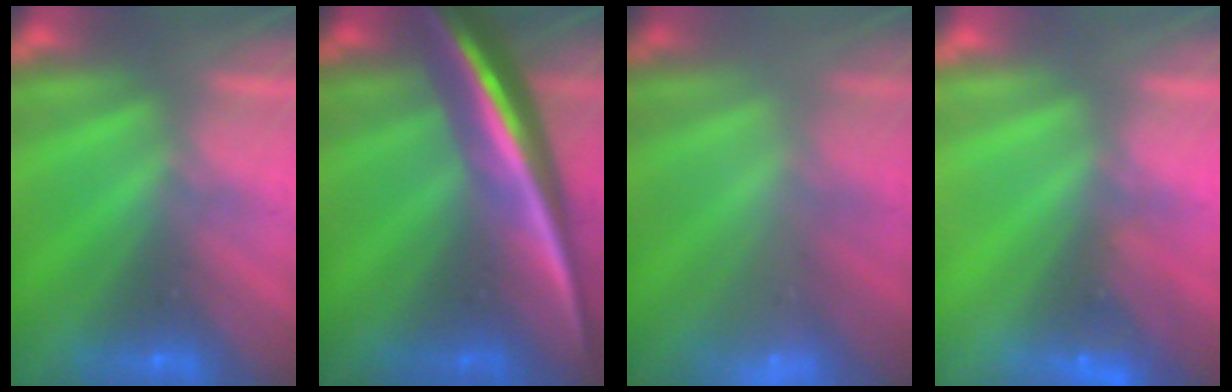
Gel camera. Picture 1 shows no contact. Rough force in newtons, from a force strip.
{"total": 8.6}
{"total": 2.3}
{"total": 2.7}